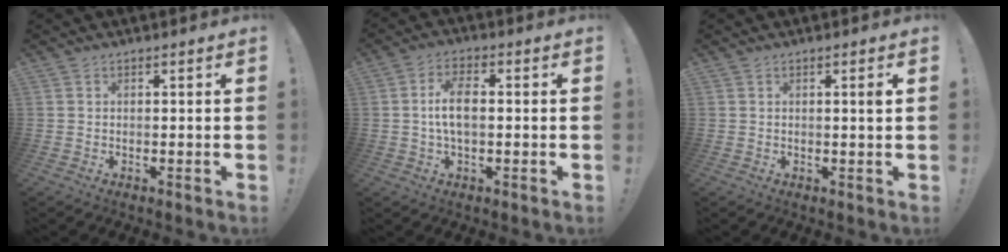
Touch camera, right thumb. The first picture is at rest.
{"total": 7.6, "force": [-0.1, 3.6, 6.7], "torque": [-0.115, 0.001, -0.004]}
{"total": 1.5, "force": [0.4, -0.3, 1.4], "torque": [-0.016, -0.005, 0.002]}